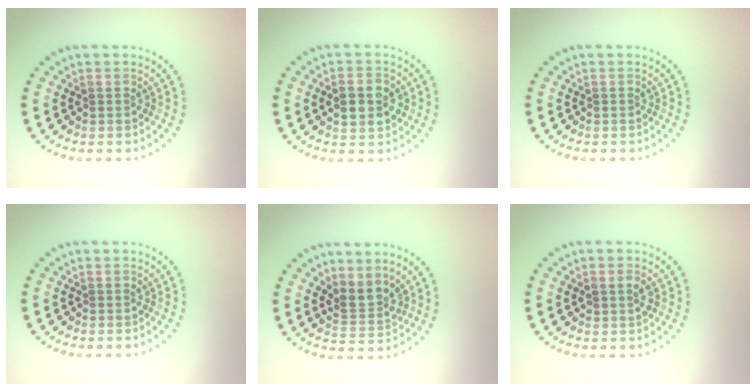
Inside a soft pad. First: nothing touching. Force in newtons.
{"total": 3.9, "press": 3.9, "slide": 0.2}
{"total": 0.0}
{"total": 0.0}
{"total": 2.6, "press": 1.9, "slide": 1.8}
{"total": 1.5, "press": 1.5, "slide": 0.2}